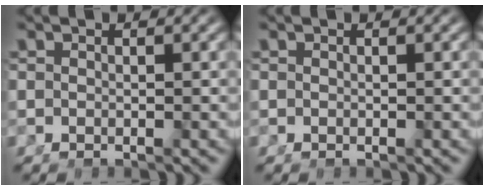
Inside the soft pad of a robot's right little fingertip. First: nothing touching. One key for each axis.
{"total": 0.0}